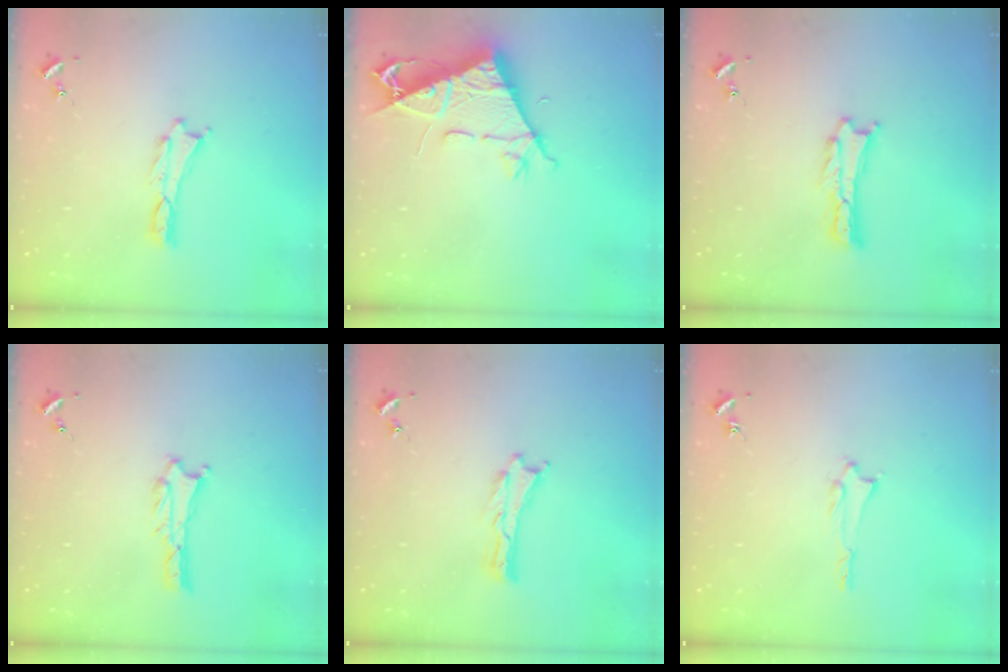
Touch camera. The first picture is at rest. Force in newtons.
{"total": 8.6, "press": 8.5, "slide": 1.2}
{"total": 0.7, "press": 0.7, "slide": 0.2}
{"total": 1.3, "press": 1.3, "slide": 0.3}
{"total": 0.0}
{"total": 1.2, "press": 1.2, "slide": 0.1}